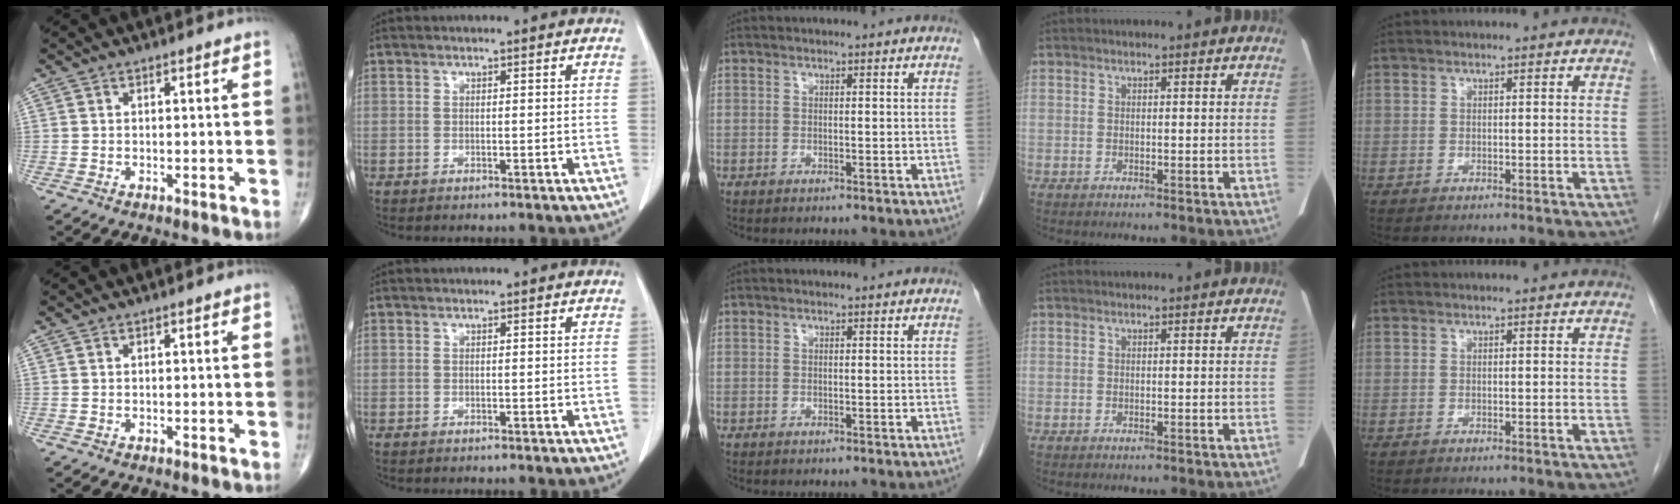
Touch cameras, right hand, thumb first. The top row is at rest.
{}